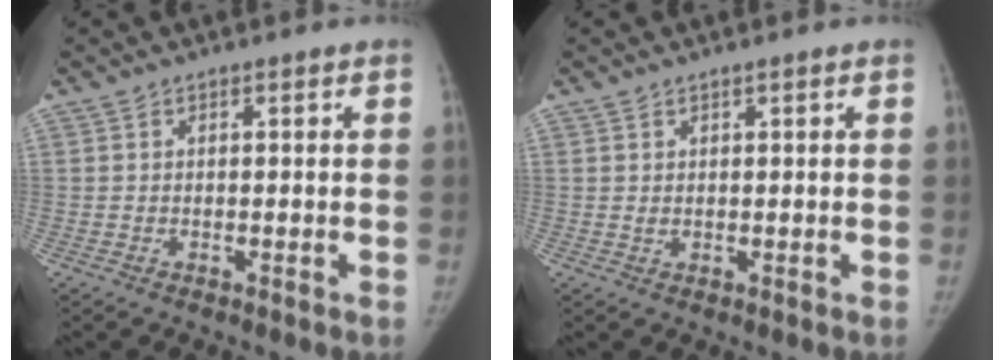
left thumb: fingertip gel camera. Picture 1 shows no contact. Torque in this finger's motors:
{"motor_torque": [0.04, 0.04, 0.48, -0.40, 0.05]}